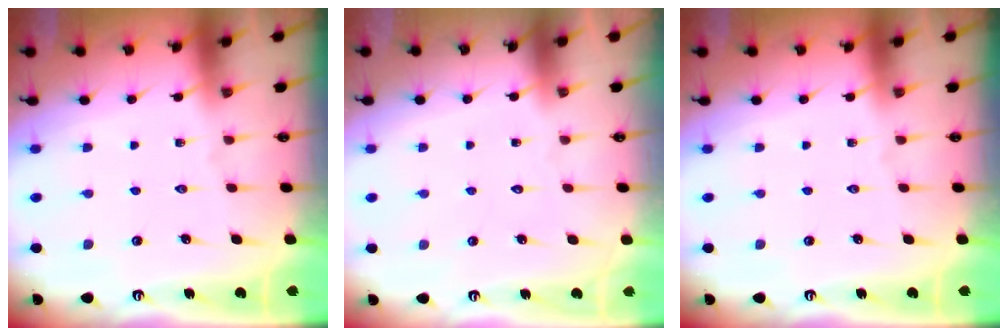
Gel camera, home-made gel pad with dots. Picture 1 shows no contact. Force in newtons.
{"total": 1.6, "press": 1.6, "slide": 0.1}
{"total": 0.0}